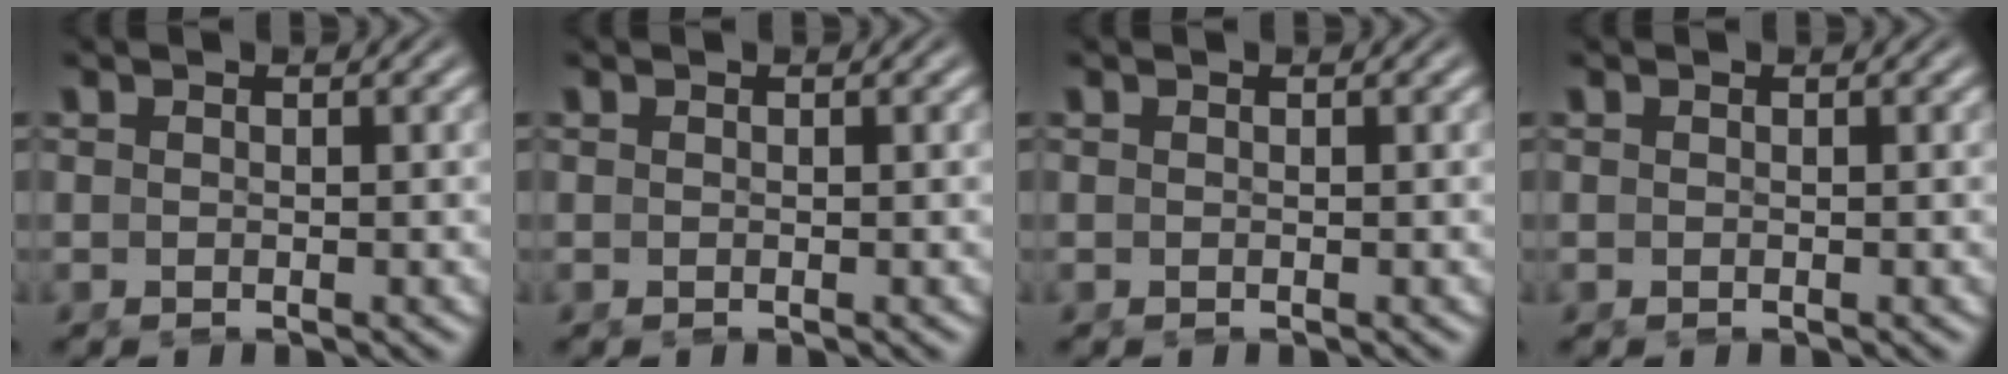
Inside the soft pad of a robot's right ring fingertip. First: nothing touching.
{"total": 0.0}
{"total": 0.0}
{"total": 0.0}